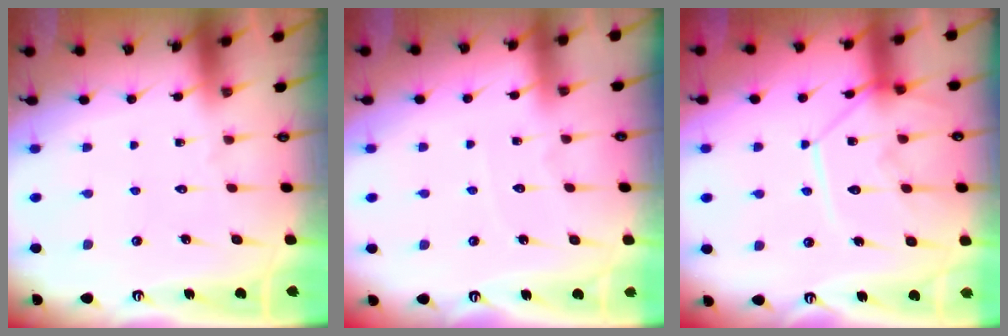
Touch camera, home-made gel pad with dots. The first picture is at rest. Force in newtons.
{"total": 2.7, "press": 2.7, "slide": 0.2}
{"total": 11.5, "press": 11.4, "slide": 1.3}